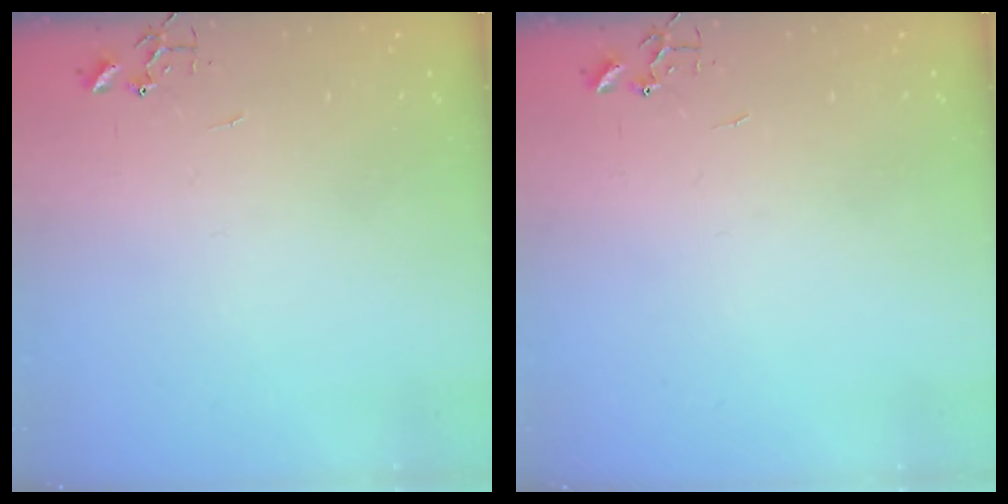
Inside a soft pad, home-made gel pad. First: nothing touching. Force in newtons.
{"total": 0.0}